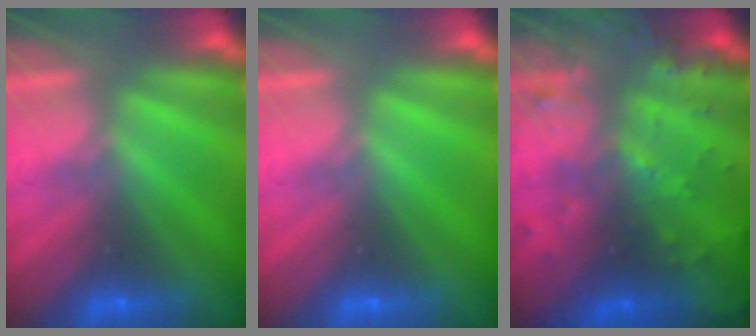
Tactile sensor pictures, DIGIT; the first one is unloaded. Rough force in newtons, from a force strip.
{"total": 0.0}
{"total": 5.8}